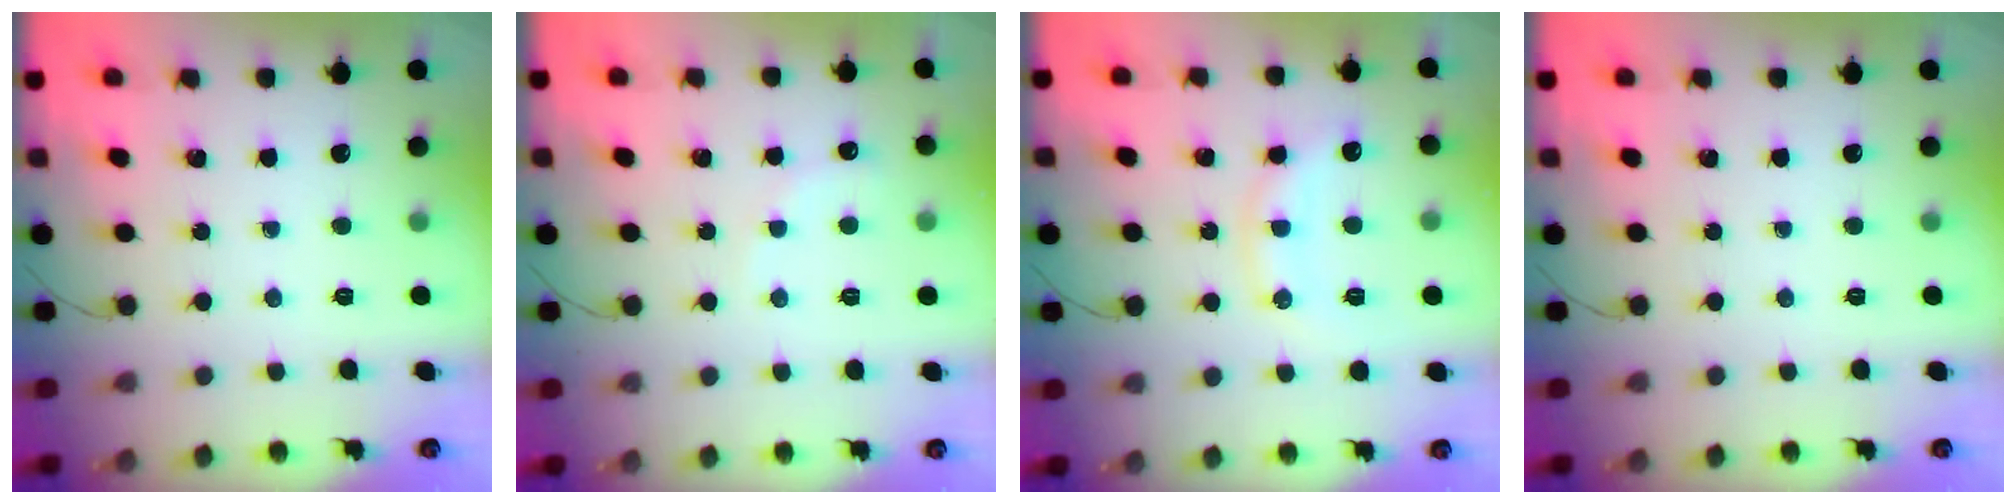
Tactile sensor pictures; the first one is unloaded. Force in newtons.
{"total": 6.2, "press": 6.0, "slide": 1.4}
{"total": 11.4, "press": 11.4, "slide": 0.8}
{"total": 0.0}